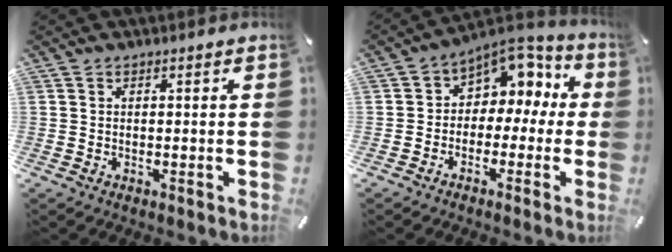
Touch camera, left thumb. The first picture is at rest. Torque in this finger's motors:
{"motor_torque": [0.12, 0.38, 0.42, 0.57, 0.03]}